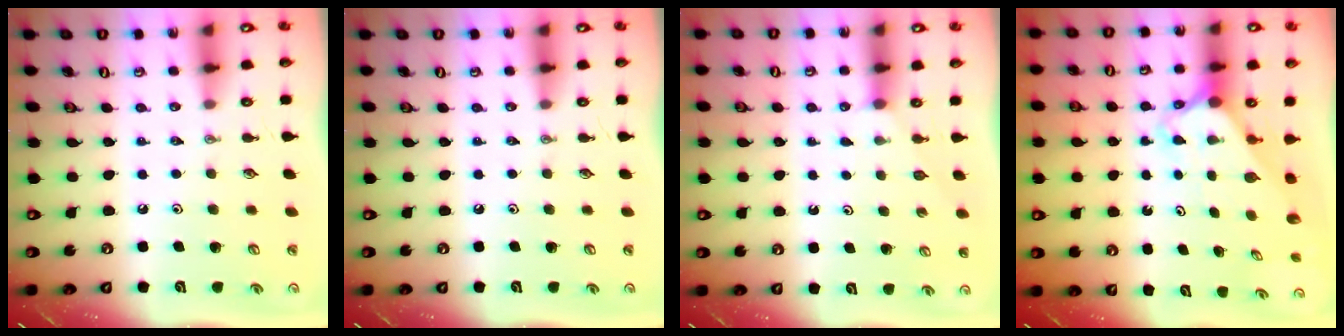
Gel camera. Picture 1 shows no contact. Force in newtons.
{"total": 0.0}
{"total": 1.7, "press": 1.7, "slide": 0.2}
{"total": 2.3, "press": 2.3, "slide": 0.2}